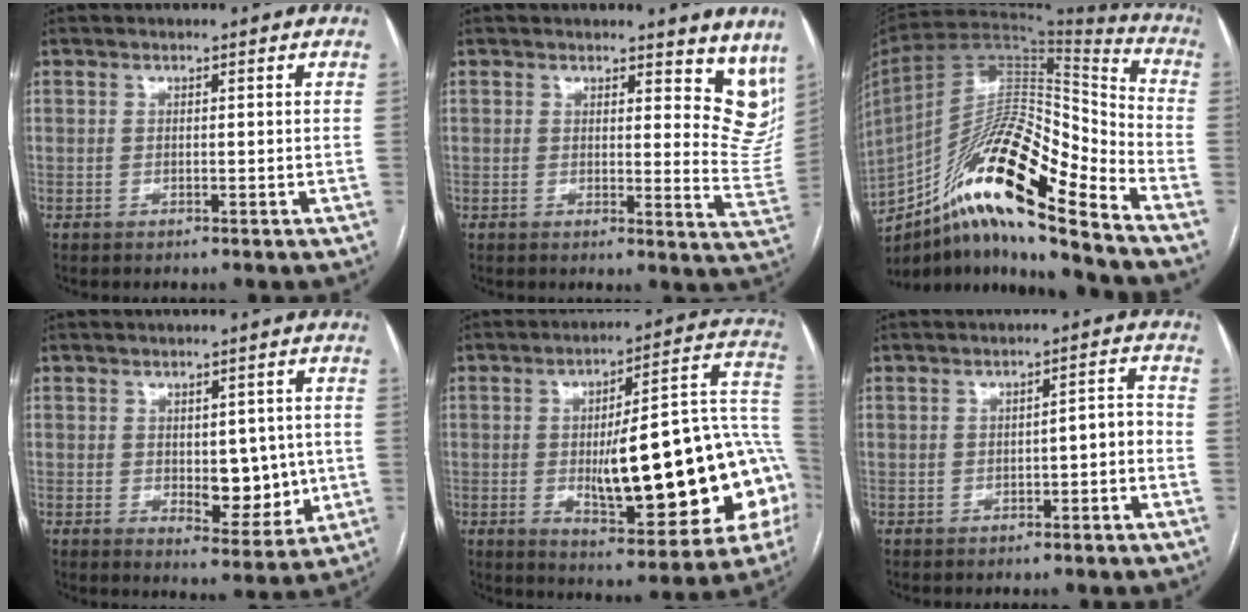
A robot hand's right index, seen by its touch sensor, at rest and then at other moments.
{"total": 11.0, "force": [9.5, 4.0, 3.8], "torque": [-0.001, -0.050, 0.077]}
{"total": 21.9, "force": [-13.9, 2.7, 16.7], "torque": [-0.300, 0.007, -0.248]}
{"total": 7.2, "force": [-0.3, 3.8, 6.2], "torque": [-0.070, 0.000, 0.009]}
{"total": 24.9, "force": [-3.3, 6.0, 24.0], "torque": [-0.263, 0.029, -0.030]}
{"total": 3.3, "force": [-1.3, 1.1, 2.9], "torque": [-0.039, 0.021, -0.018]}